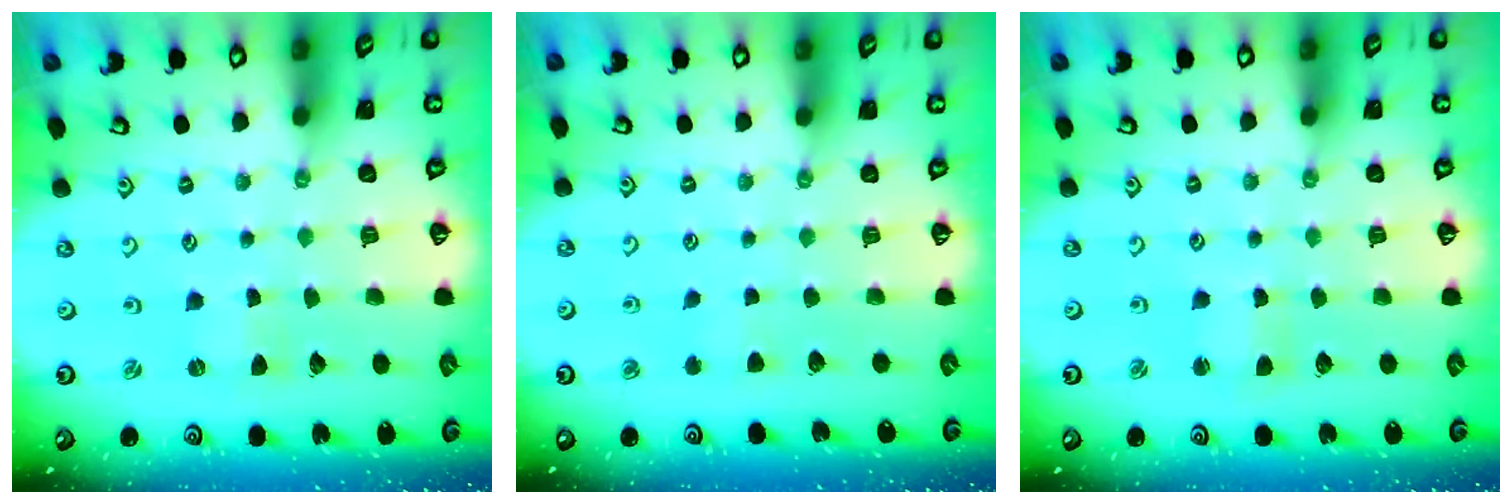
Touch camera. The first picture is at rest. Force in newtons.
{"total": 2.9, "press": 2.9, "slide": 0.4}
{"total": 2.3, "press": 2.3, "slide": 0.4}